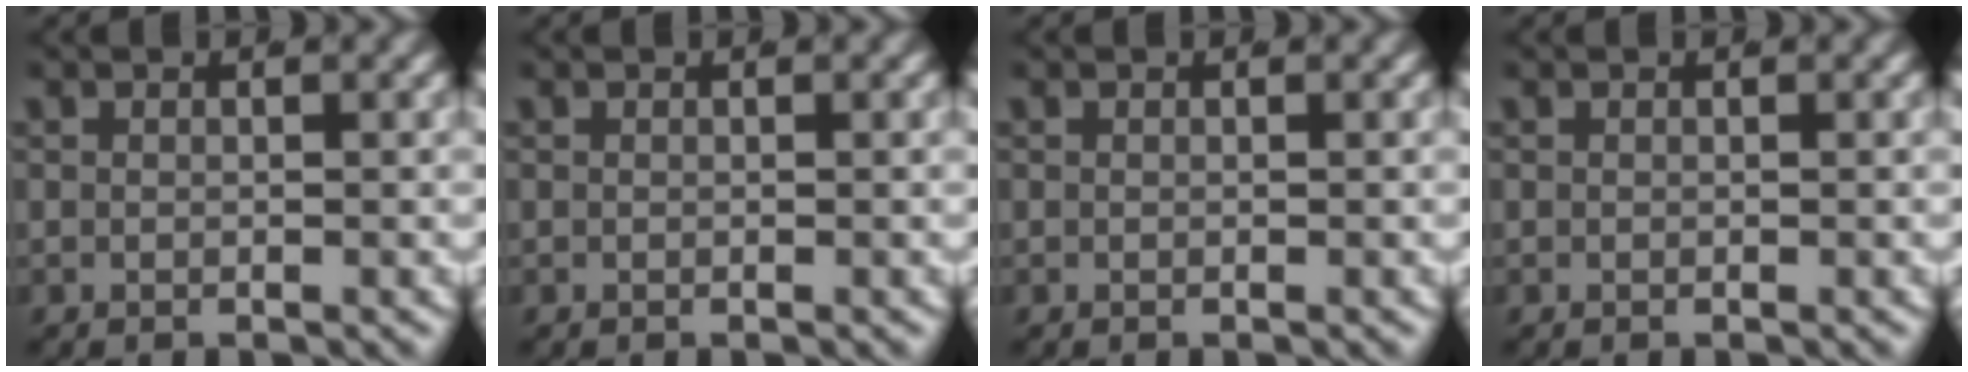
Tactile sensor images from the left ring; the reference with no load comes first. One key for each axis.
{"total": 0.0}
{"total": 0.0}
{"total": 0.0}